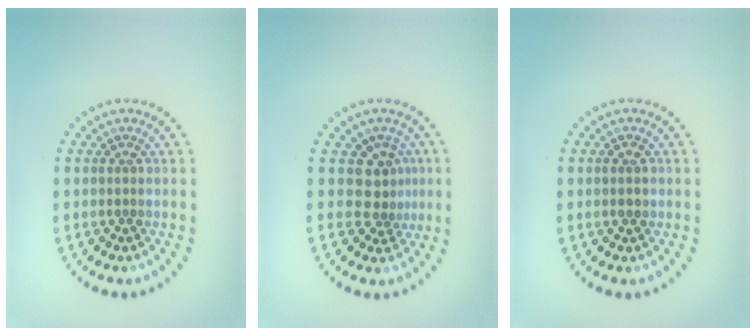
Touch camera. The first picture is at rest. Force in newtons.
{"total": 2.8, "press": 2.1, "slide": 1.9}
{"total": 1.2, "press": 1.2, "slide": 0.1}